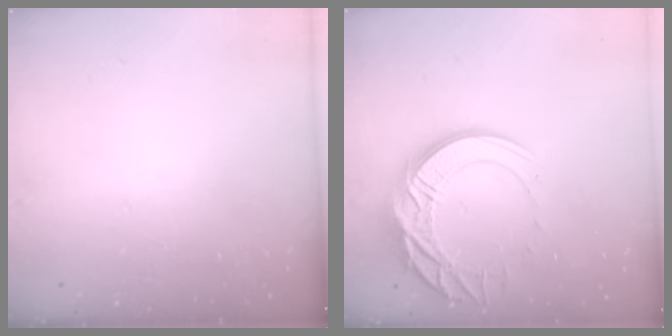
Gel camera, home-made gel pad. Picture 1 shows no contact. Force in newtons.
{"total": 17.9, "press": 17.8, "slide": 1.7}